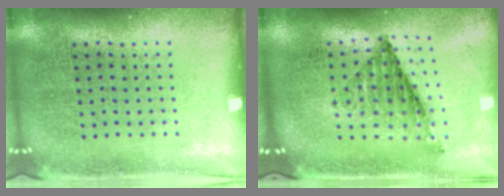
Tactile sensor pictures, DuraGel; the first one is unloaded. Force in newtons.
{"total": 0.9, "press": 0.9, "slide": 0.0}